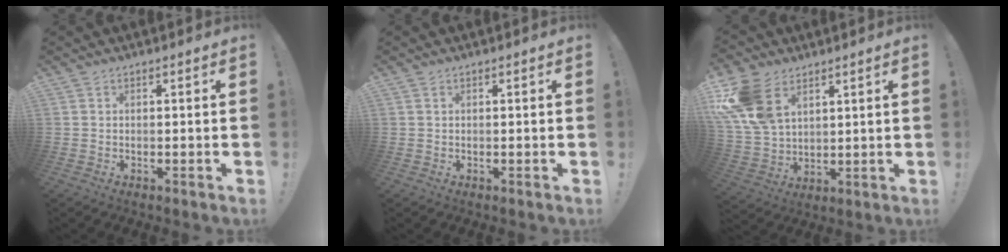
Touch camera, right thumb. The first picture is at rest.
{"total": 0.0}
{"total": 15.7, "force": [7.4, 10.2, 9.3], "torque": [-0.186, -0.033, 0.146]}